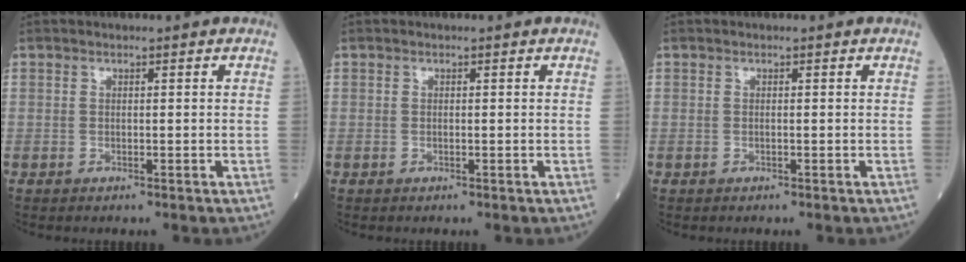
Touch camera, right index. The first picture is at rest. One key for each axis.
{"total": 0.0}
{"total": 0.0}